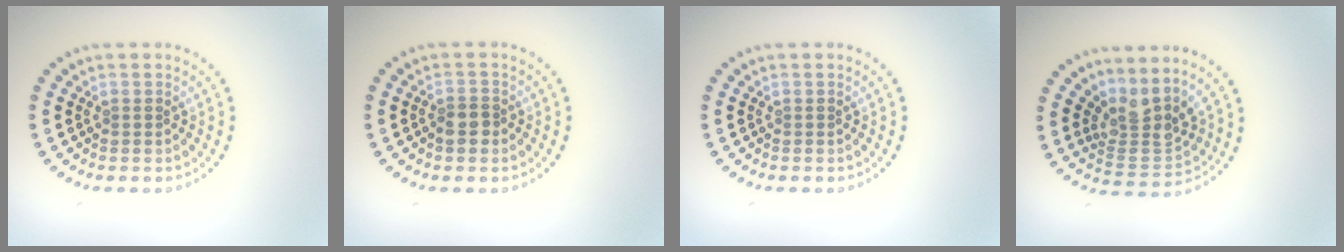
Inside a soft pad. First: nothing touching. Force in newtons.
{"total": 1.8, "press": 1.6, "slide": 0.7}
{"total": 0.0}
{"total": 3.5, "press": 2.6, "slide": 2.4}